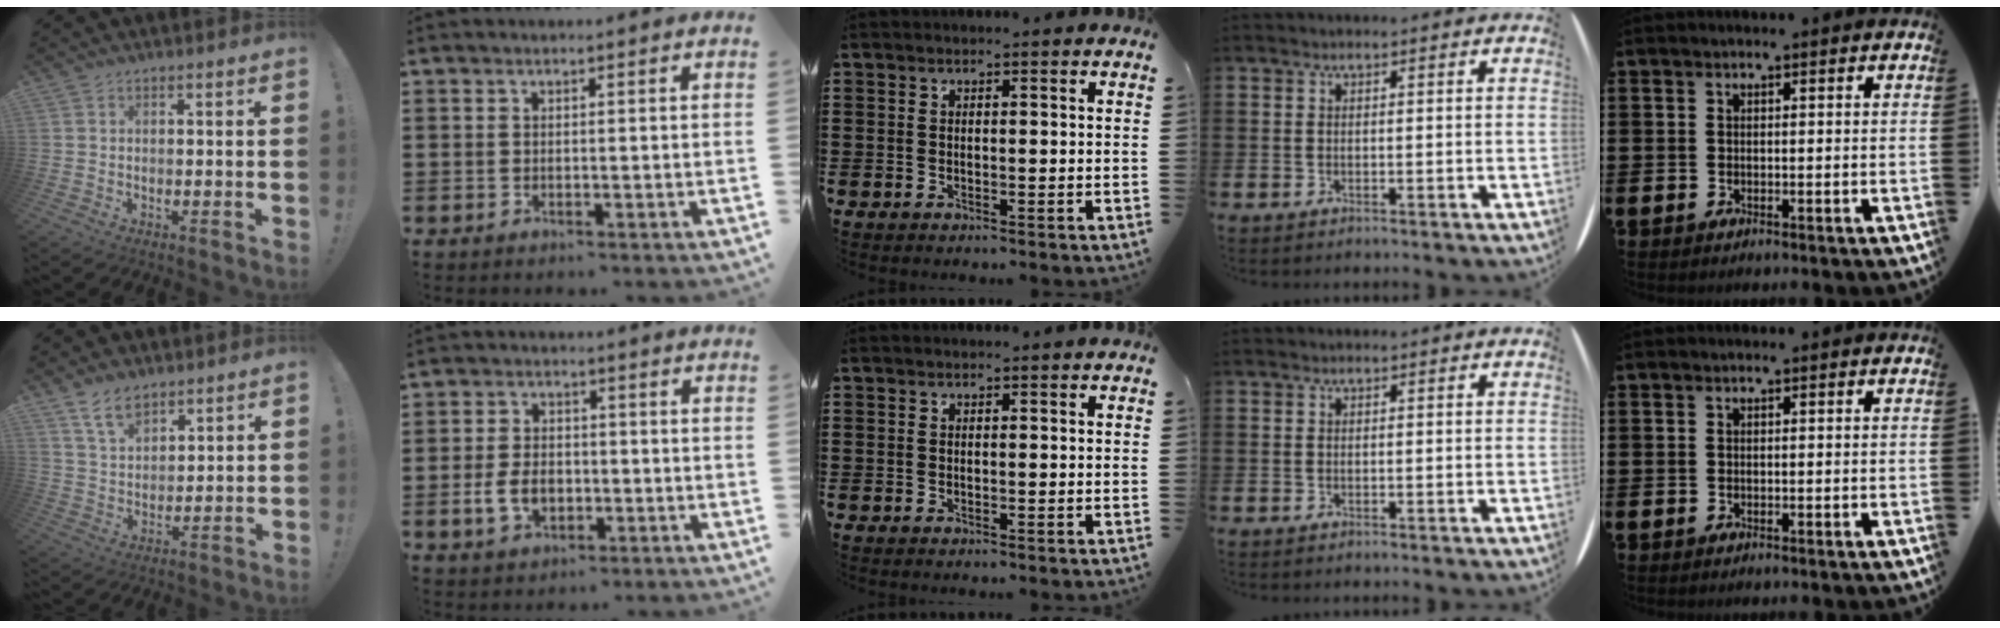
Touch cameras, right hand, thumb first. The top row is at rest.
{"thumb": {"total": 6.7, "force": [5.1, 3.2, 3.0], "torque": [-0.055, -0.023, 0.097]}, "index": {"total": 5.1, "force": [-1.4, 3.5, 3.5], "torque": [-0.081, 0.000, -0.027]}}